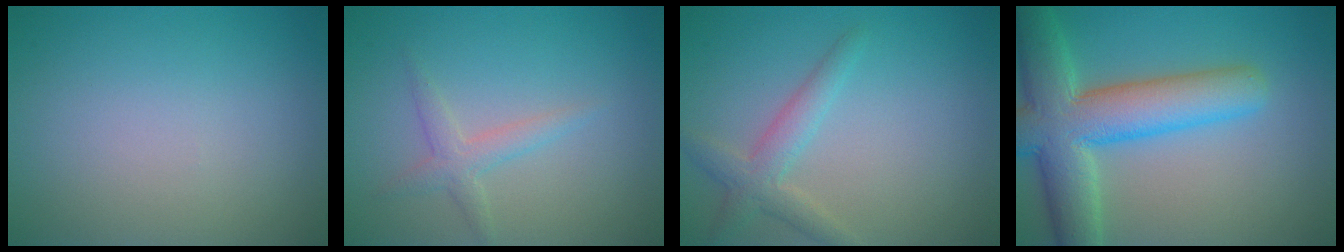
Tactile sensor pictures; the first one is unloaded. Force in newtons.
{"total": 1.9, "press": 1.9, "slide": 0.0}
{"total": 2.8, "press": 2.8, "slide": 0.1}
{"total": 9.4, "press": 9.4, "slide": 0.8}